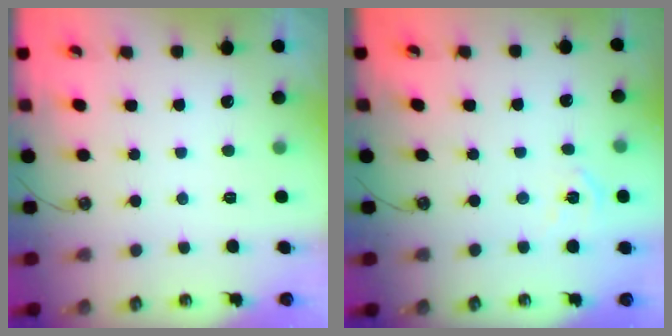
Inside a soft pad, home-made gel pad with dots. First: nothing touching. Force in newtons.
{"total": 5.1, "press": 5.0, "slide": 0.7}